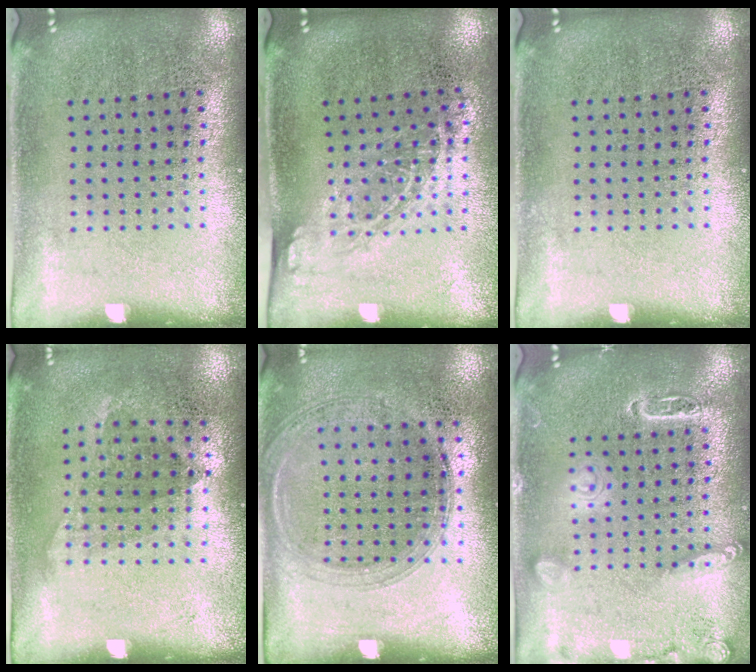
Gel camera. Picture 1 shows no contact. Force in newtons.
{"total": 1.3, "press": 1.0, "slide": 0.9}
{"total": 0.0}
{"total": 1.0, "press": 0.8, "slide": 0.6}
{"total": 1.3, "press": 1.2, "slide": 0.5}
{"total": 2.7, "press": 2.7, "slide": 0.3}